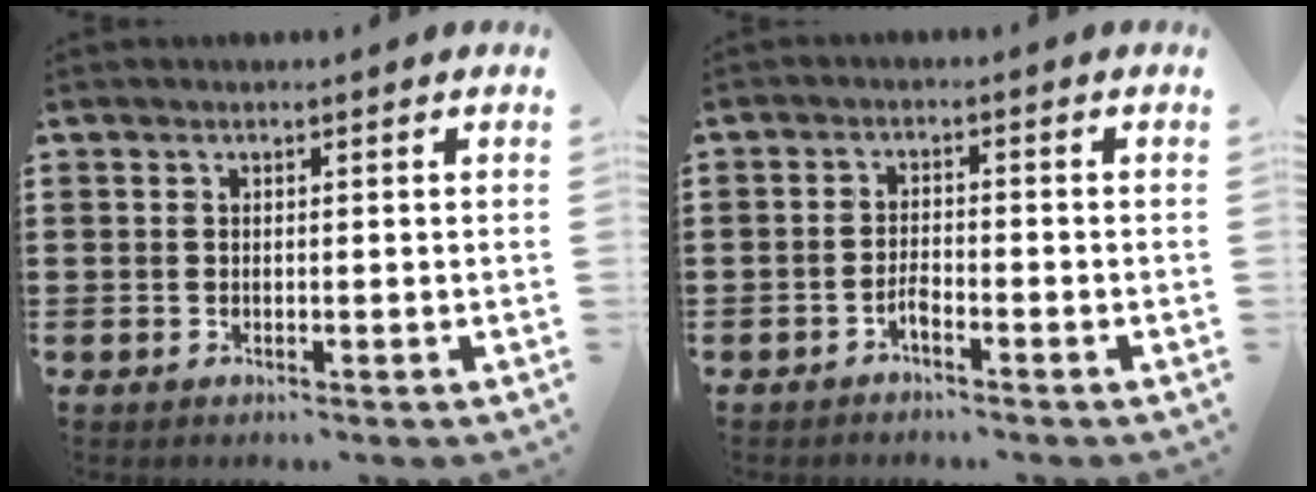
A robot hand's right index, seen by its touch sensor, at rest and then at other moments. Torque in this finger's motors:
{"motor_torque": [0.20, 0.16, -0.01, -0.09]}